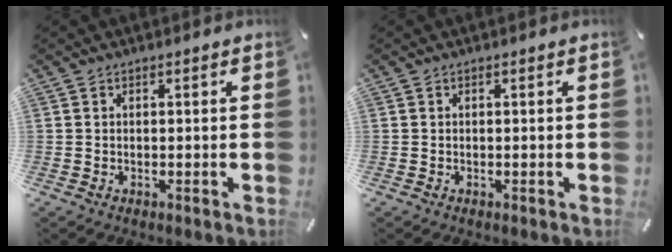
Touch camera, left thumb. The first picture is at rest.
{"total": 0.0}